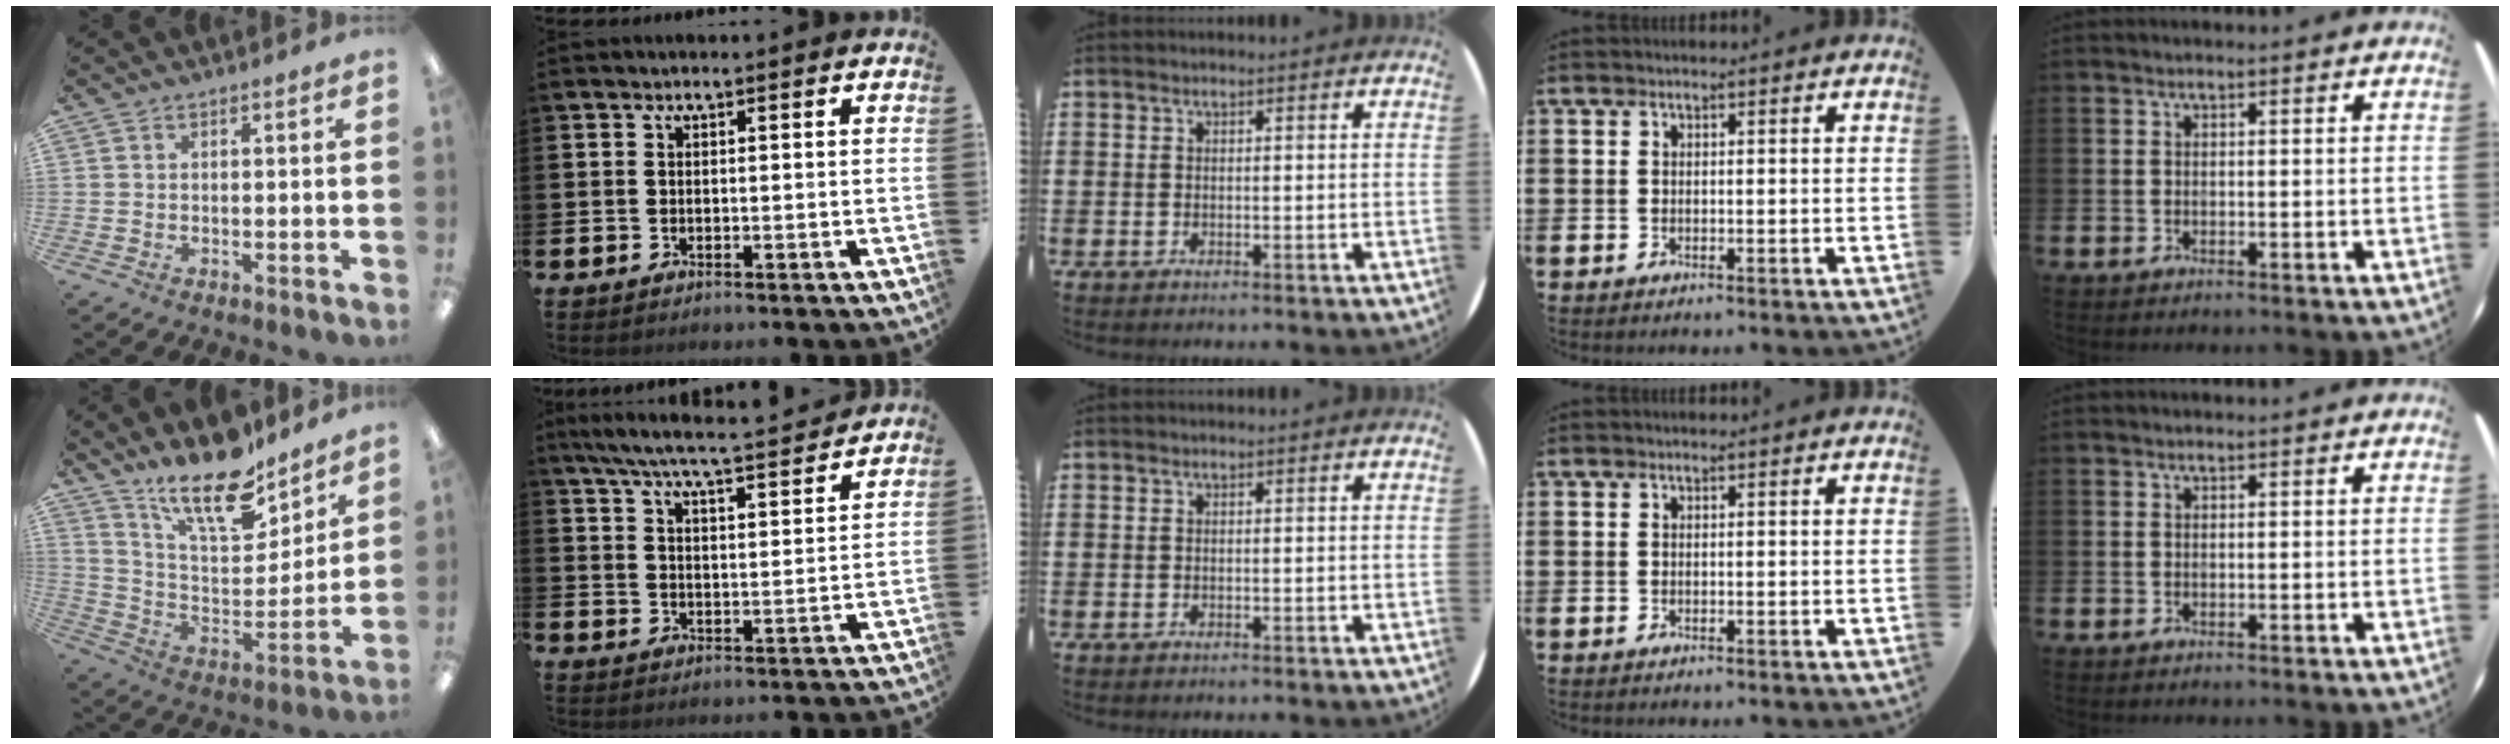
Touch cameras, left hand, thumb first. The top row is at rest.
{"thumb": {"total": 18.0, "force": [14.1, 6.3, 9.3], "torque": [-0.166, -0.094, 0.244]}, "index": {"total": 6.9, "force": [6.4, 0.3, 2.5], "torque": [-0.065, -0.047, 0.110]}}